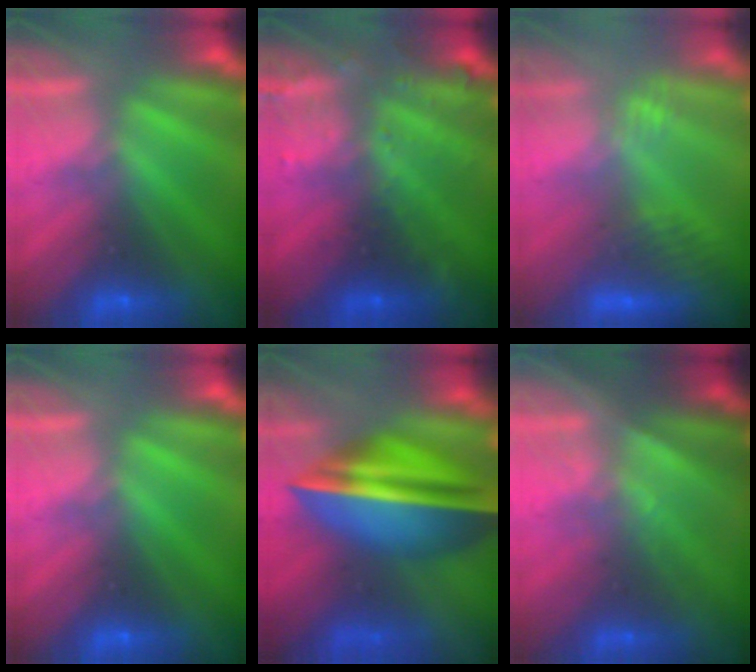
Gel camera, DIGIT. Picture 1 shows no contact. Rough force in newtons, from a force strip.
{"total": 2.9}
{"total": 3.0}
{"total": 0.0}
{"total": 5.8}
{"total": 1.5}